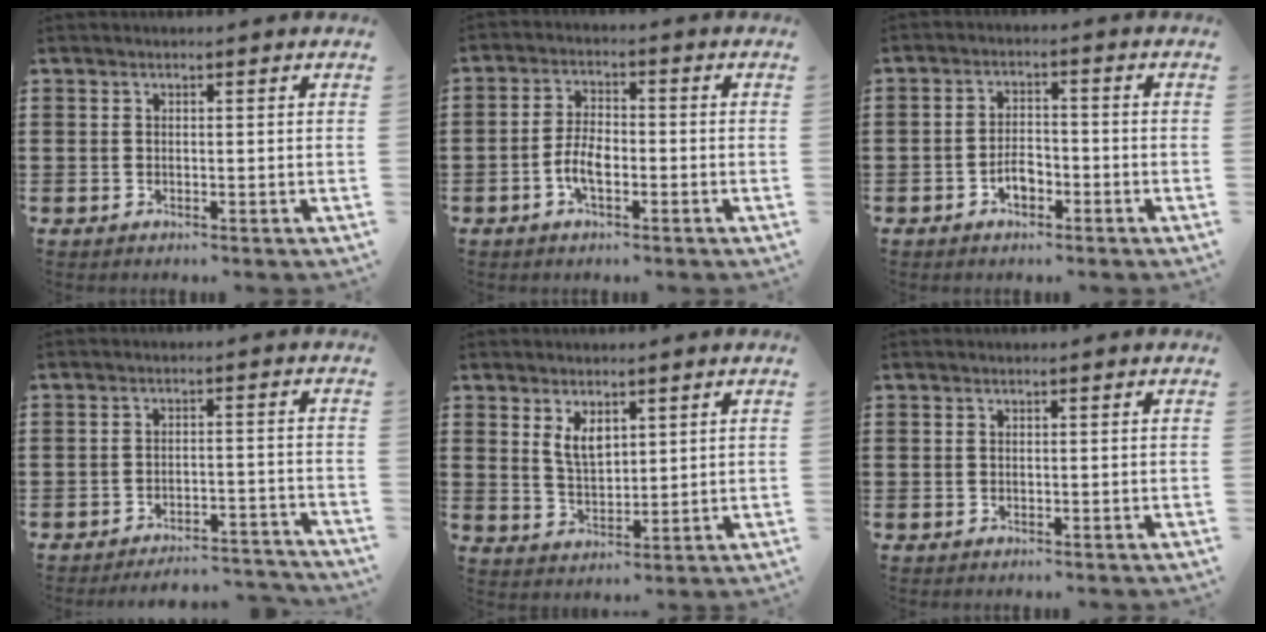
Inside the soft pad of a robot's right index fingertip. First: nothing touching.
{"total": 4.9, "force": [-1.8, 2.1, 4.0], "torque": [-0.096, -0.003, -0.039]}
{"total": 3.6, "force": [-1.9, 1.8, 2.5], "torque": [-0.053, 0.001, -0.036]}
{"total": 3.8, "force": [-3.8, 0.2, 0.8], "torque": [-0.017, 0.001, -0.077]}
{"total": 4.3, "force": [2.3, 2.2, 2.9], "torque": [-0.065, 0.005, 0.043]}
{"total": 0.0}